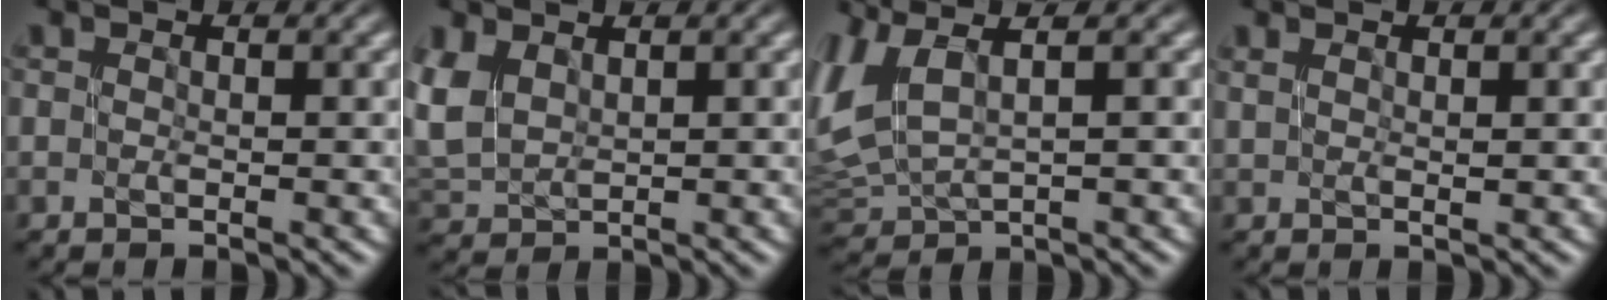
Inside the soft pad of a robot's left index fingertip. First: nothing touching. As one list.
[{"total": 3.4, "force": [2.3, 1.9, 1.4], "torque": [-0.046, 0.004, 0.046]}, {"total": 4.8, "force": [1.9, 2.4, 3.7], "torque": [-0.105, 0.012, 0.040]}, {"total": 0.6, "force": [0.5, 0.0, 0.3], "torque": [-0.003, -0.001, 0.011]}]